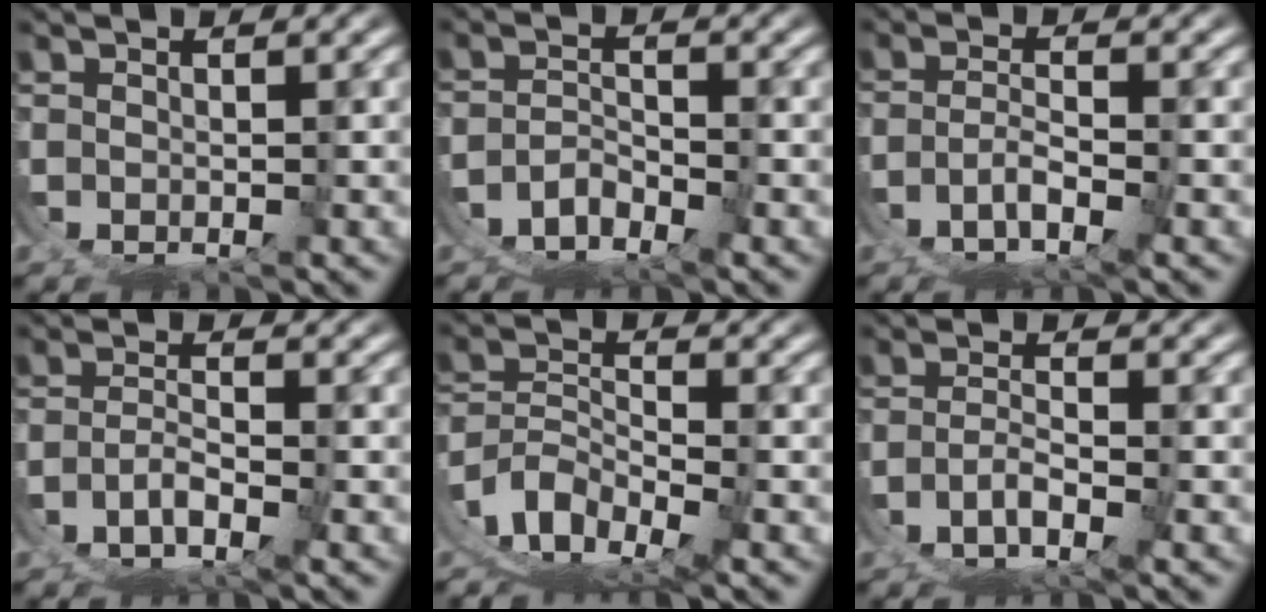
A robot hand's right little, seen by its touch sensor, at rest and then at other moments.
{"total": 5.7, "force": [-3.8, 3.7, 2.0], "torque": [-0.046, -0.017, -0.067]}
{"total": 3.5, "force": [-2.7, 0.0, 2.3], "torque": [-0.028, -0.008, -0.042]}
{"total": 3.5, "force": [-2.8, 0.2, 2.1], "torque": [-0.026, -0.007, -0.045]}
{"total": 10.1, "force": [-4.4, 7.4, 5.2], "torque": [-0.129, -0.043, -0.071]}
{"total": 3.4, "force": [-2.6, -0.1, 2.2], "torque": [-0.026, -0.006, -0.040]}